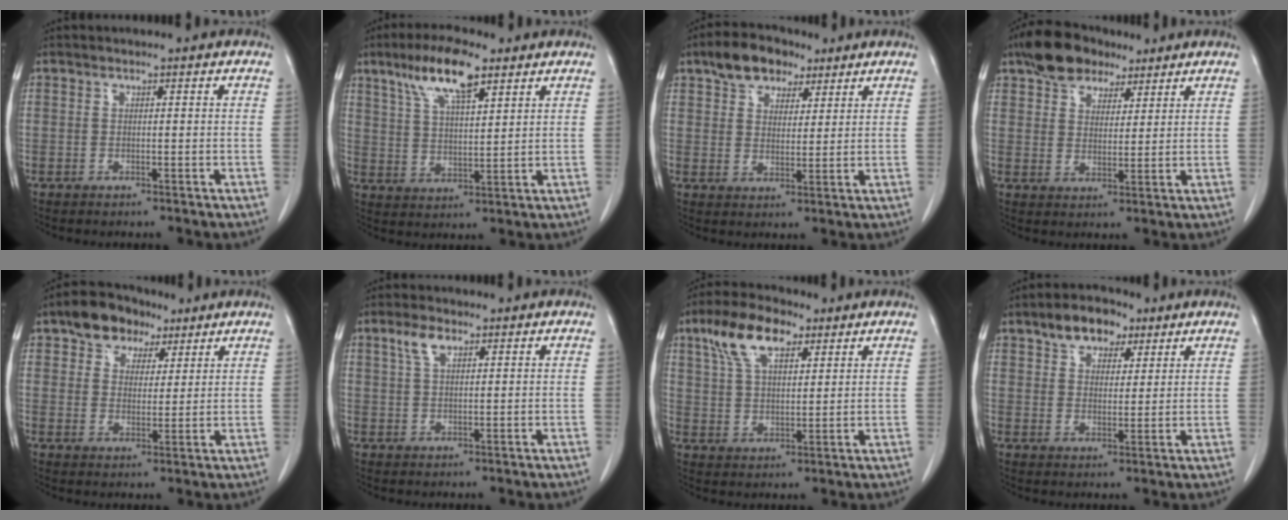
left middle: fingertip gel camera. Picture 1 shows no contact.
{"total": 9.9, "force": [6.1, 2.4, 7.4], "torque": [-0.146, 0.013, 0.115]}
{"total": 7.9, "force": [5.1, 4.6, 3.9], "torque": [-0.065, 0.022, 0.088]}
{"total": 8.6, "force": [6.1, 4.7, 3.7], "torque": [-0.067, 0.022, 0.107]}
{"total": 7.5, "force": [4.6, 5.0, 3.2], "torque": [-0.052, 0.025, 0.080]}
{"total": 3.1, "force": [1.8, 1.3, 2.2], "torque": [-0.053, 0.009, 0.040]}
{"total": 9.7, "force": [5.6, 4.0, 6.8], "torque": [-0.142, 0.022, 0.108]}
{"total": 7.1, "force": [4.4, 4.1, 3.7], "torque": [-0.058, 0.018, 0.075]}